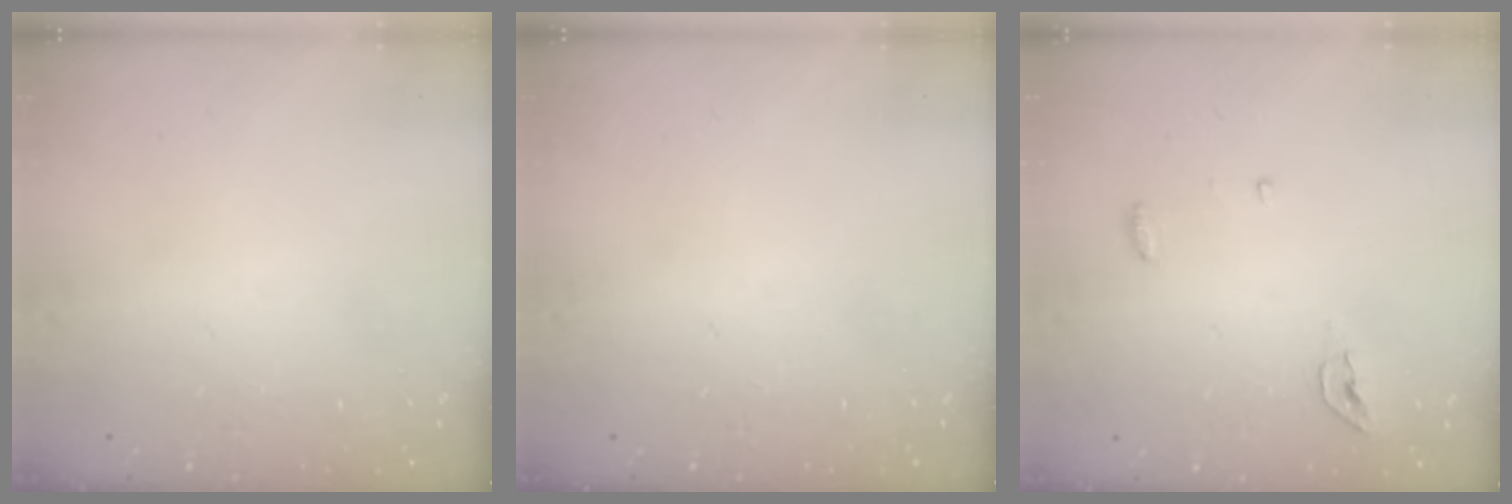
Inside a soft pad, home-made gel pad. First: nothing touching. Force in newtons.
{"total": 0.0}
{"total": 4.5, "press": 4.2, "slide": 1.5}